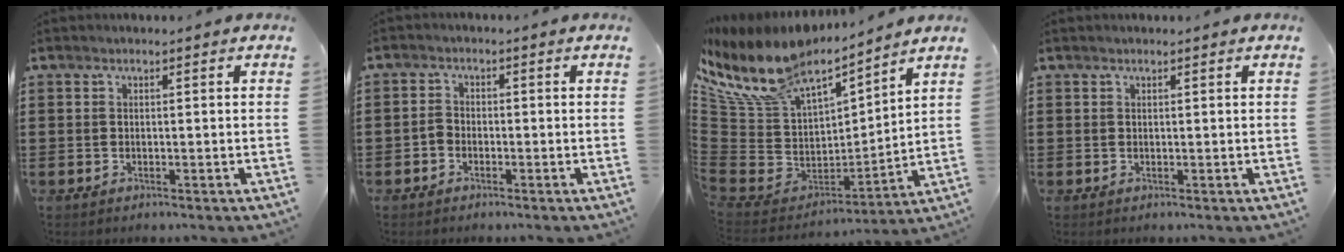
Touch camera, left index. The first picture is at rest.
{"total": 1.8, "force": [-0.9, 1.4, 0.7], "torque": [-0.018, 0.006, -0.020]}
{"total": 11.7, "force": [8.4, 5.2, 6.2], "torque": [-0.170, -0.060, 0.144]}
{"total": 0.0}